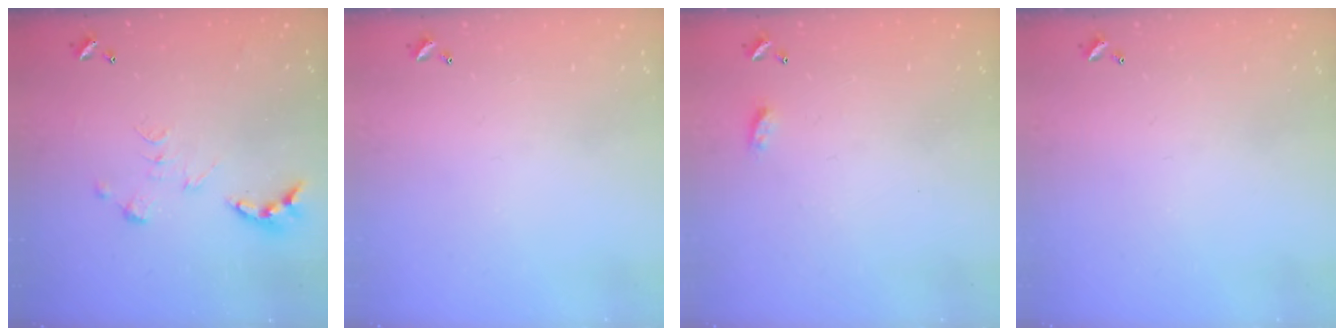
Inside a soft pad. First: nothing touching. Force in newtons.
{"total": 0.0}
{"total": 3.1, "press": 3.0, "slide": 0.4}
{"total": 0.0}